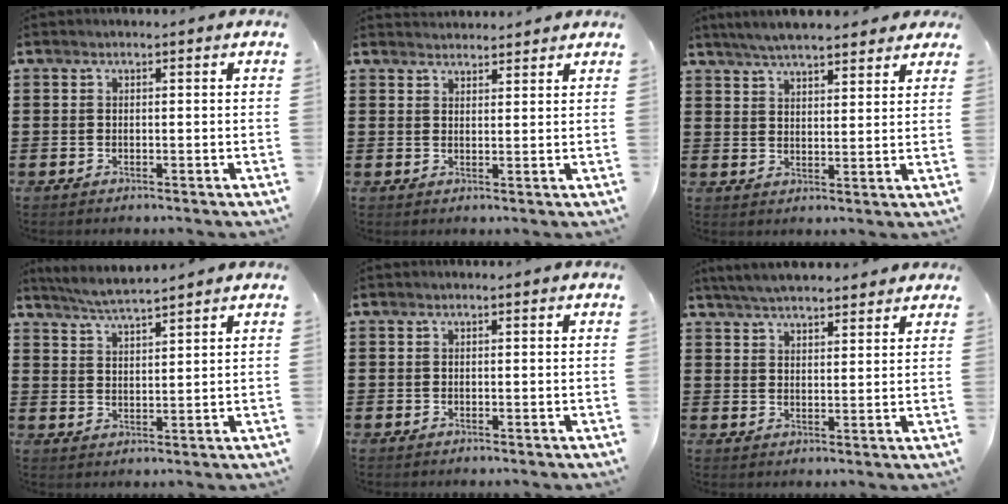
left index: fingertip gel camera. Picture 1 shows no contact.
{"total": 2.2, "force": [2.2, 0.1, -0.2], "torque": [-0.002, -0.003, 0.043]}
{"total": 5.3, "force": [4.9, 0.7, 1.9], "torque": [-0.052, -0.009, 0.090]}
{"total": 4.5, "force": [4.3, -0.1, 1.4], "torque": [-0.040, -0.013, 0.077]}
{"total": 0.0}
{"total": 4.8, "force": [4.5, 0.4, 1.4], "torque": [-0.041, -0.008, 0.084]}